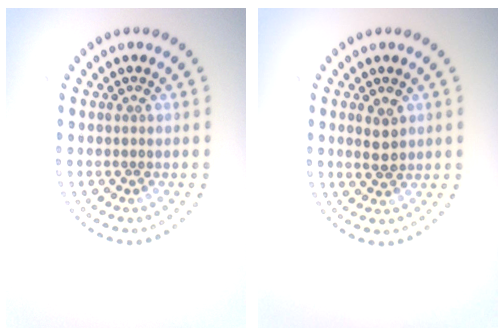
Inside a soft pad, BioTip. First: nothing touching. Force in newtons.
{"total": 1.7, "press": 1.7, "slide": 0.3}